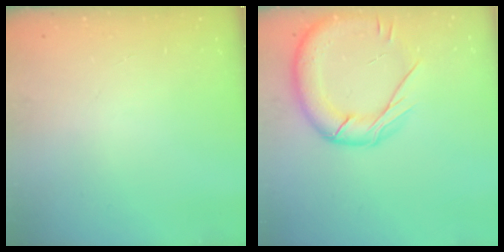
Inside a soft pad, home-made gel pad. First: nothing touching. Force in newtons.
{"total": 17.8, "press": 17.7, "slide": 1.7}